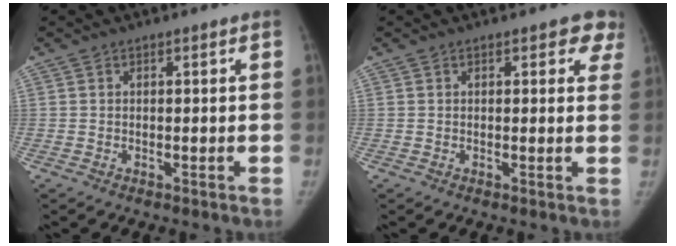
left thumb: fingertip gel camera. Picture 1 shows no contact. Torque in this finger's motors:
{"motor_torque": [0.46, -0.15, 0.67, -0.28, 0.09]}